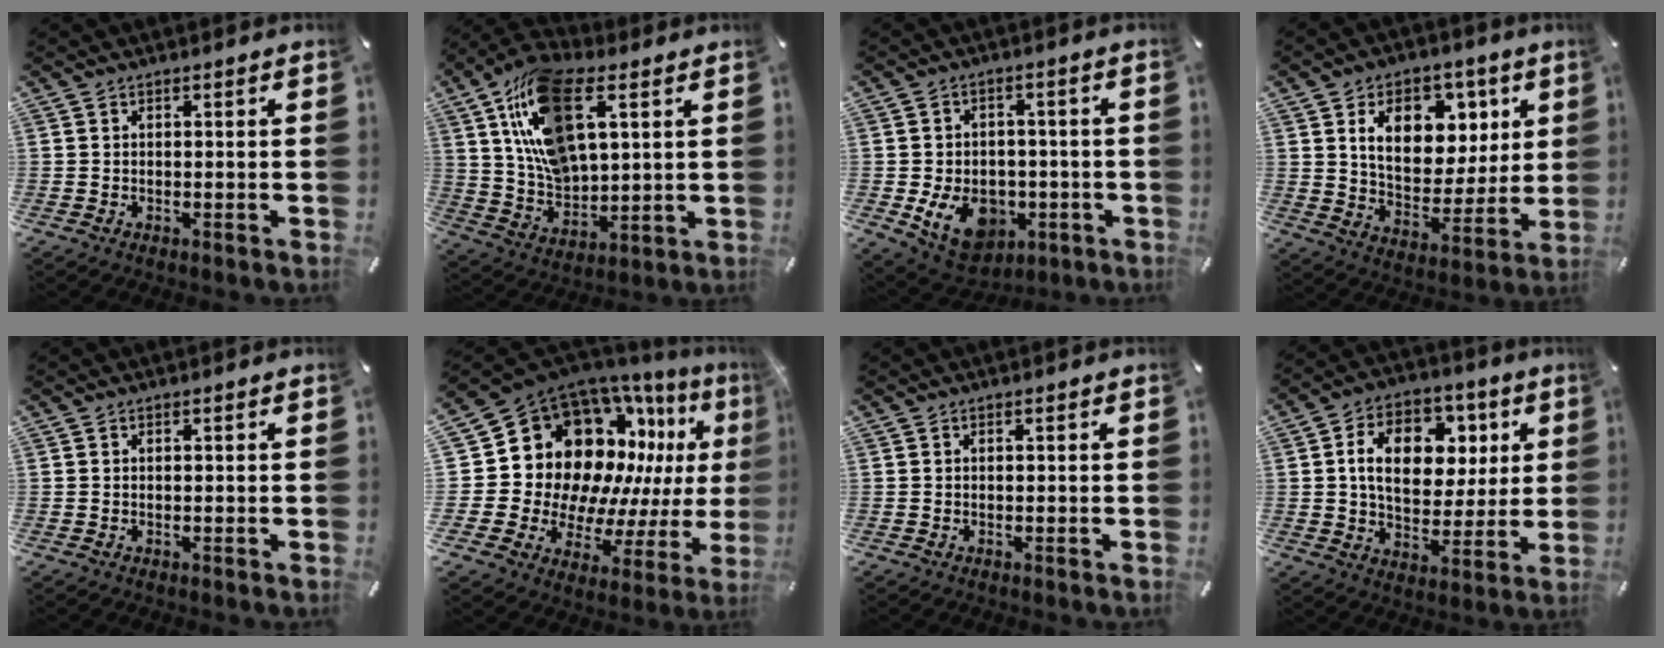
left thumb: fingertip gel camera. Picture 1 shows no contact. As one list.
[{"total": 18.1, "force": [7.9, 10.1, 12.8], "torque": [-0.279, -0.021, 0.137]}, {"total": 12.3, "force": [-3.7, 9.5, 7.0], "torque": [-0.117, 0.013, -0.061]}, {"total": 15.0, "force": [6.3, 11.0, 8.1], "torque": [-0.117, -0.025, 0.115]}, {"total": 0.0}, {"total": 19.4, "force": [7.3, 15.0, 9.9], "torque": [-0.166, -0.098, 0.165]}, {"total": 0.0}, {"total": 15.4, "force": [3.9, 11.2, 10.0], "torque": [-0.147, 0.003, 0.072]}]